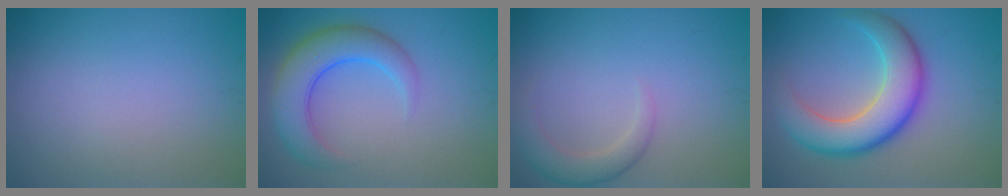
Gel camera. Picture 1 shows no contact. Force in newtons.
{"total": 5.8, "press": 5.8, "slide": 0.2}
{"total": 2.8, "press": 2.7, "slide": 0.2}
{"total": 8.0, "press": 8.0, "slide": 0.6}